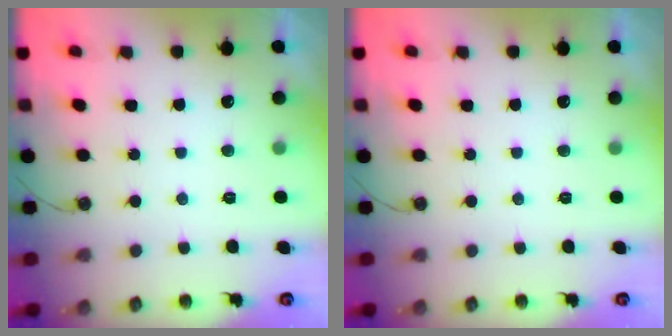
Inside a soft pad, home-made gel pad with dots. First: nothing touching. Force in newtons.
{"total": 0.0}